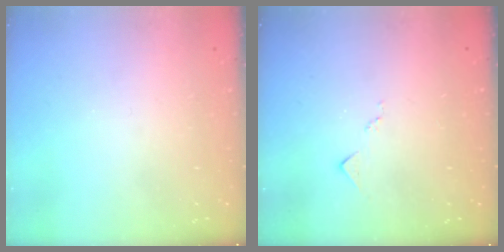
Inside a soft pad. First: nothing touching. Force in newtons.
{"total": 6.3, "press": 6.3, "slide": 0.6}